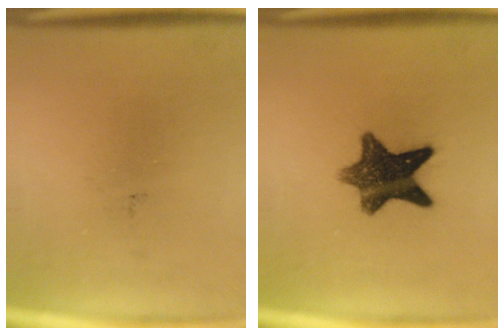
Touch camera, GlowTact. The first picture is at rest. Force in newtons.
{"total": 10.7}